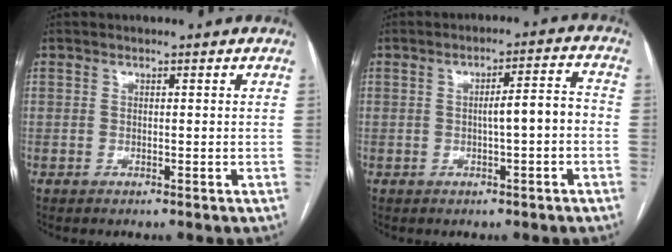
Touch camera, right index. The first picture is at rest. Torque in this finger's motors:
{"motor_torque": [0.89, 0.00, 0.52, 0.10]}